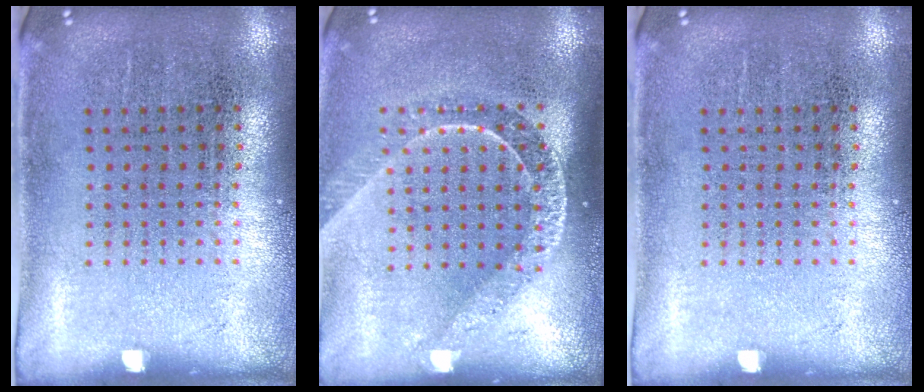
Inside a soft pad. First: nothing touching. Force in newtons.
{"total": 1.8, "press": 1.5, "slide": 1.0}
{"total": 0.0}